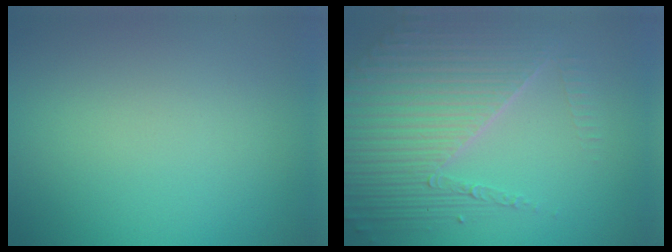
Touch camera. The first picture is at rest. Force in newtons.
{"total": 7.2, "press": 5.2, "slide": 5.1}